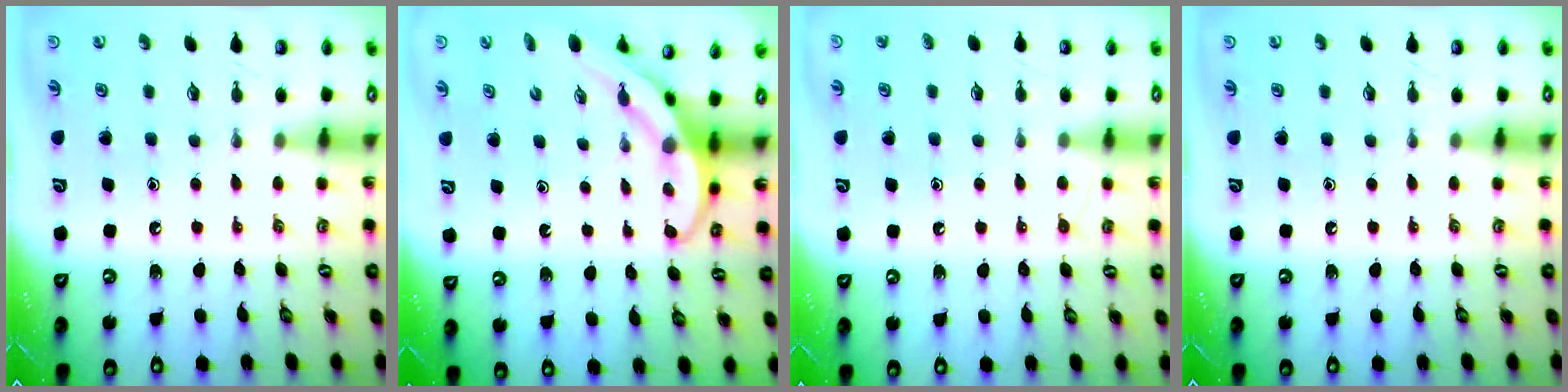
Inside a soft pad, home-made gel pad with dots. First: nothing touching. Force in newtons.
{"total": 4.0, "press": 4.0, "slide": 0.4}
{"total": 5.6, "press": 5.6, "slide": 0.5}
{"total": 0.0}